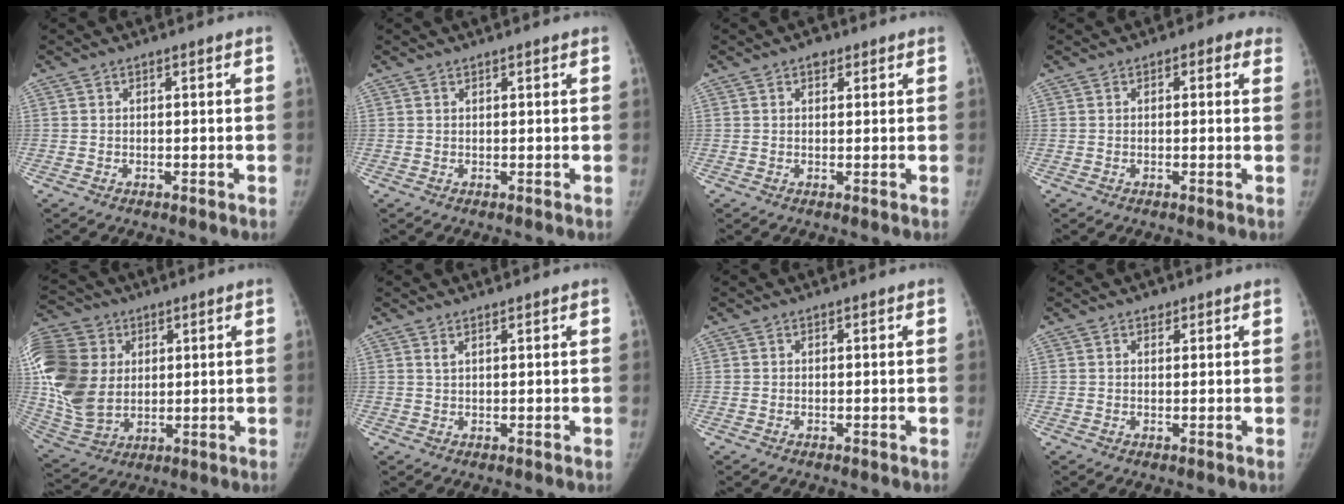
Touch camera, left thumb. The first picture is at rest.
{"total": 0.8, "force": [0.8, 0.0, 0.3], "torque": [0.003, 0.007, 0.014]}
{"total": 1.9, "force": [1.1, 1.2, 1.0], "torque": [-0.002, -0.002, 0.012]}
{"total": 3.2, "force": [1.5, 2.1, 2.0], "torque": [0.008, 0.002, 0.006]}
{"total": 20.4, "force": [4.4, 15.9, 12.1], "torque": [-0.269, 0.002, 0.092]}
{"total": 1.1, "force": [0.8, 0.2, 0.6], "torque": [-0.012, -0.004, 0.018]}
{"total": 0.0}
{"total": 1.2, "force": [0.8, 0.8, 0.4], "torque": [0.003, -0.004, 0.009]}